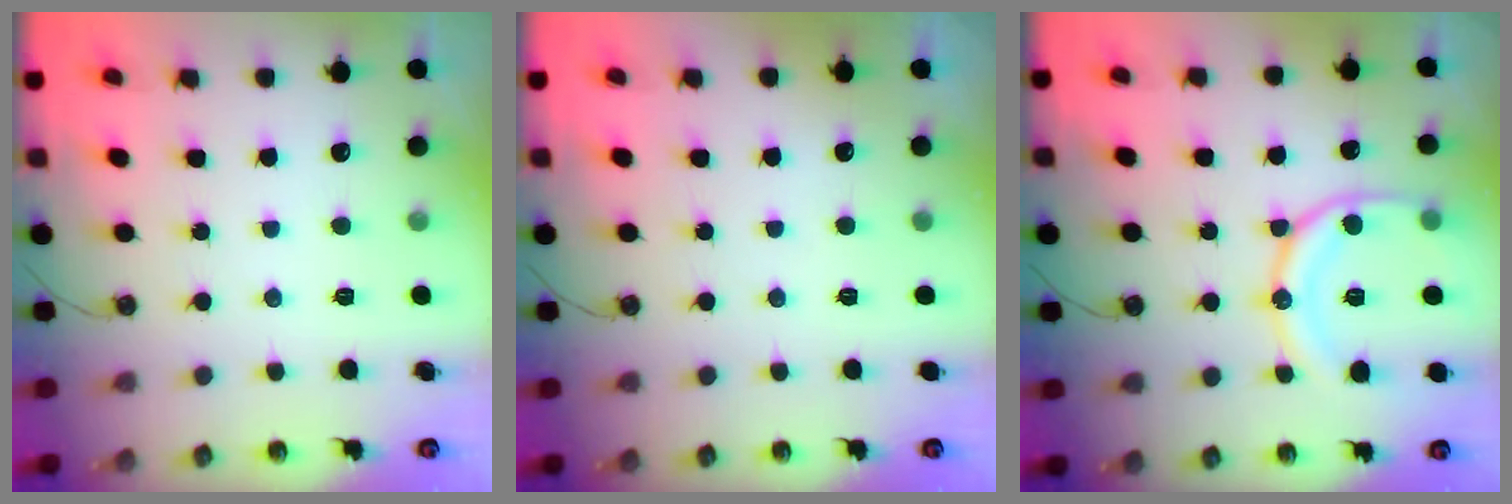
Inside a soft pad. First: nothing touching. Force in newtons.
{"total": 1.7, "press": 0.3, "slide": 1.7}
{"total": 14.9, "press": 14.8, "slide": 1.7}